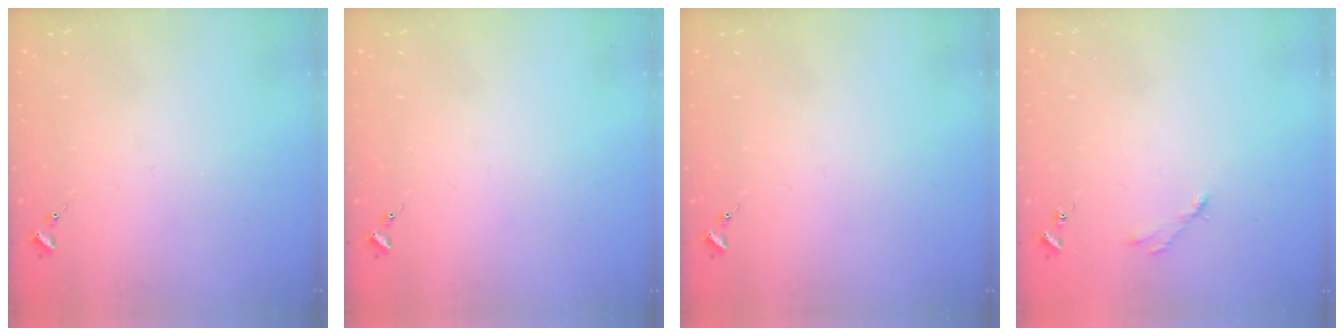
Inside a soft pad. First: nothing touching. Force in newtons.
{"total": 0.0}
{"total": 0.0}
{"total": 2.5, "press": 2.5, "slide": 0.3}